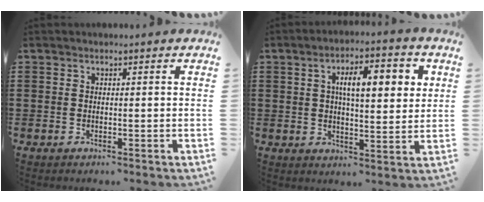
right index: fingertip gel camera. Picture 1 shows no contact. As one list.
[{"total": 8.0, "force": [2.2, 2.8, 7.2], "torque": [-0.128, 0.005, 0.032]}]